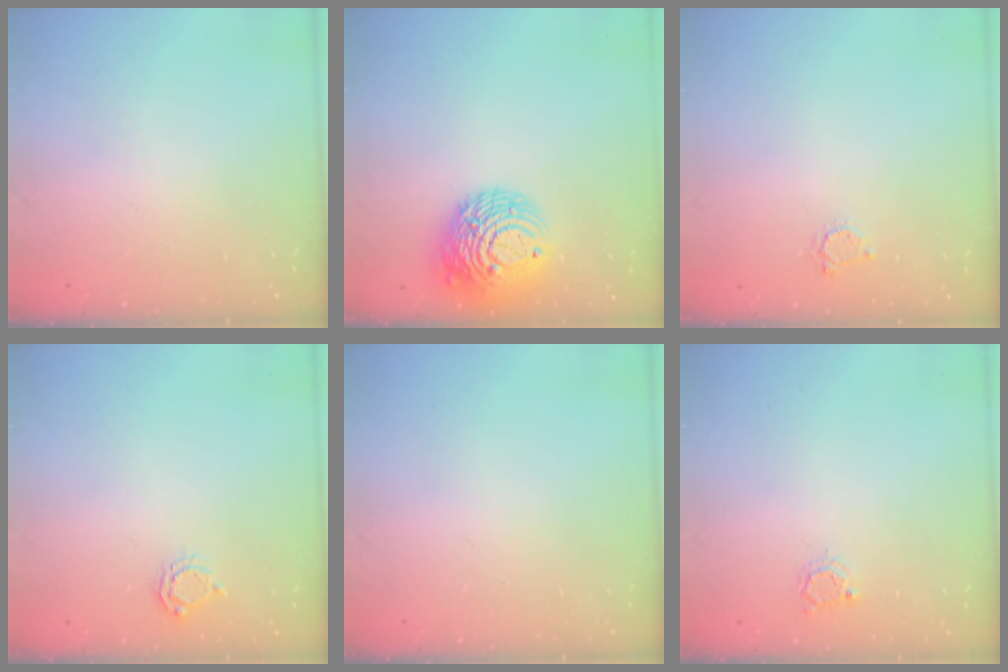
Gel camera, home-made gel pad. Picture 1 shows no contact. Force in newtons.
{"total": 13.3, "press": 13.2, "slide": 1.2}
{"total": 3.3, "press": 3.2, "slide": 0.4}
{"total": 4.6, "press": 4.5, "slide": 0.4}
{"total": 0.0}
{"total": 2.8, "press": 2.8, "slide": 0.5}